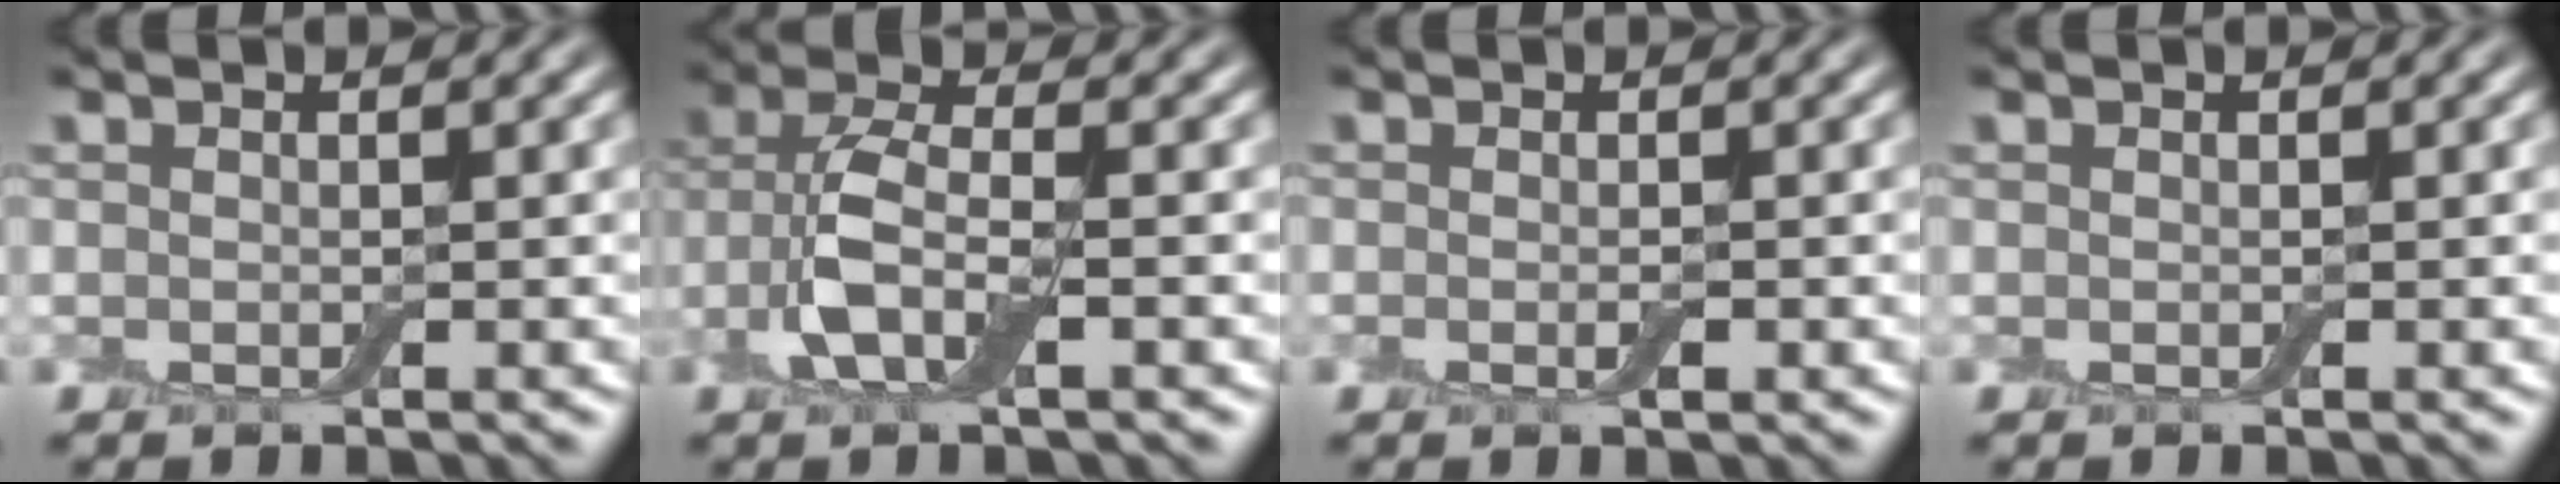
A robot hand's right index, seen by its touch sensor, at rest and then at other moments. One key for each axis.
{"total": 4.9, "fx": -1.5, "fy": 2.0, "fz": 4.1, "tx": -0.094, "ty": 0.008, "tz": -0.035}
{"total": 1.0, "fx": -0.3, "fy": 0.3, "fz": 0.9, "tx": -0.017, "ty": -0.003, "tz": -0.005}
{"total": 0.0}